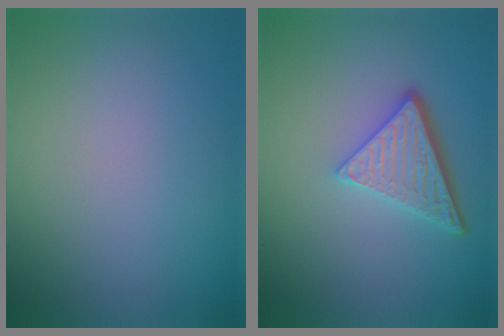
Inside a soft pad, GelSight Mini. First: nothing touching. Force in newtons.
{"total": 4.8, "press": 3.4, "slide": 3.4}